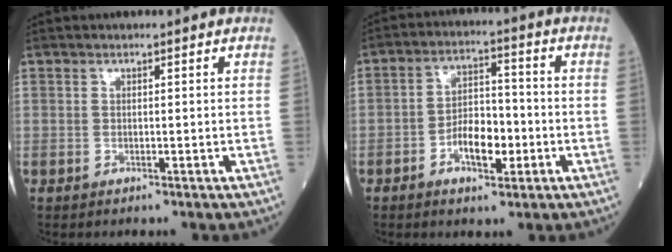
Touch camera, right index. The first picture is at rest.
{"total": 7.0, "force": [-2.4, 3.3, 5.7], "torque": [-0.107, 0.012, -0.038]}